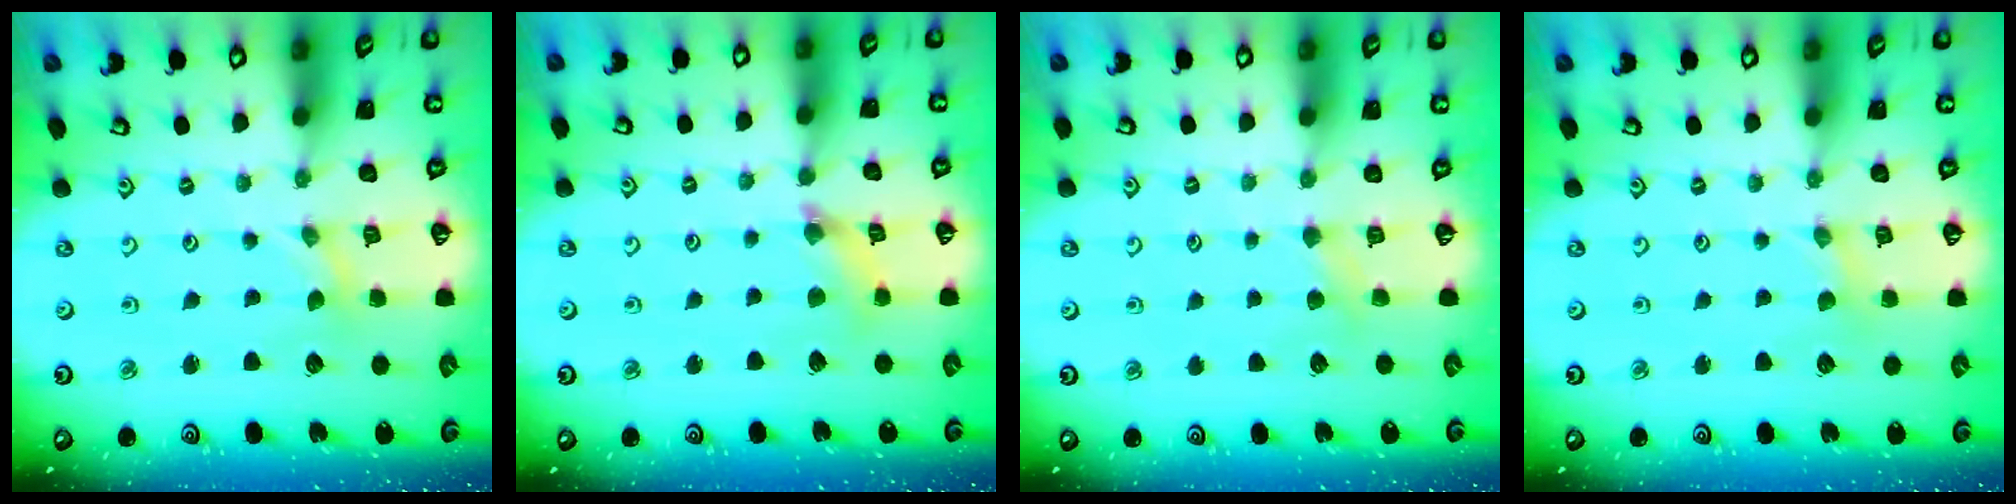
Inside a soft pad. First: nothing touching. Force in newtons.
{"total": 4.7, "press": 4.7, "slide": 0.5}
{"total": 3.1, "press": 3.1, "slide": 0.5}
{"total": 1.6, "press": 1.6, "slide": 0.3}